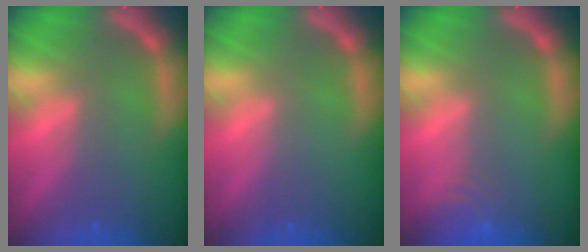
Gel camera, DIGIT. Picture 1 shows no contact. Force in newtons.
{"total": 0.0}
{"total": 3.0}